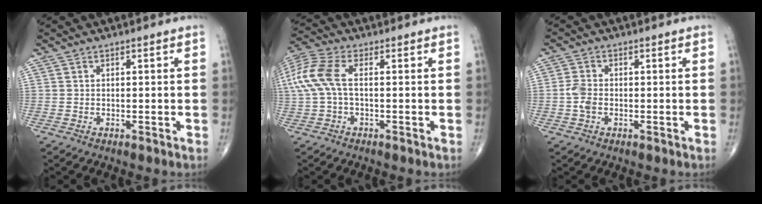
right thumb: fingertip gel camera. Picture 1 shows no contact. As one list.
[{"total": 10.2, "force": [0.8, 5.1, 8.8], "torque": [-0.225, 0.024, 0.013]}, {"total": 3.1, "force": [-0.7, 2.0, 2.2], "torque": [-0.049, 0.006, -0.020]}]